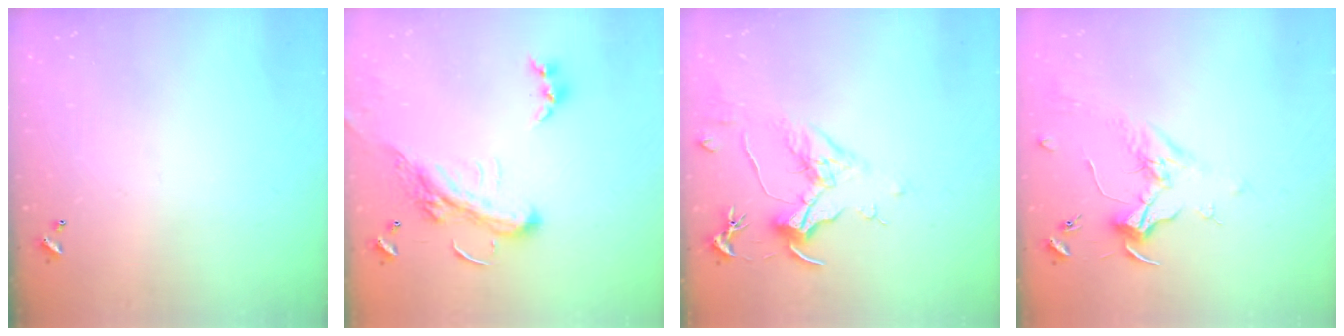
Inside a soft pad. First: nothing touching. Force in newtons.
{"total": 5.4, "press": 5.2, "slide": 1.4}
{"total": 1.6, "press": 1.4, "slide": 0.7}
{"total": 1.8, "press": 1.6, "slide": 0.7}